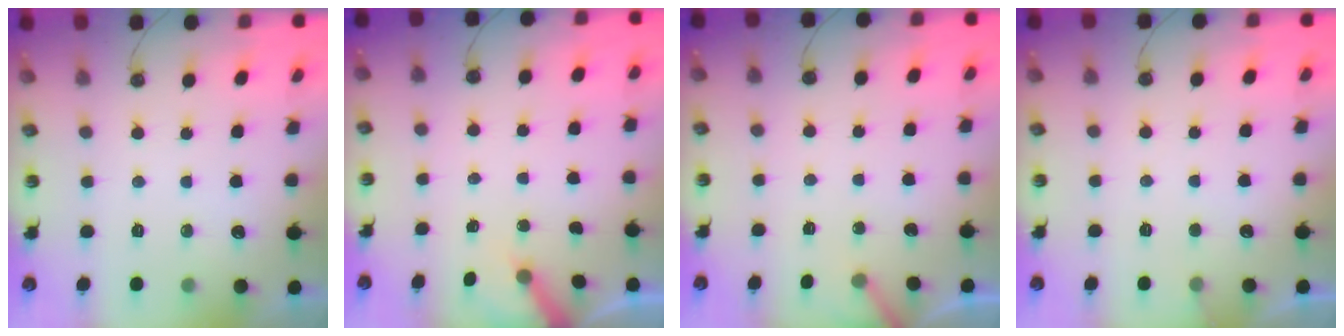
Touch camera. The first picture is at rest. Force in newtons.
{"total": 3.4, "press": 3.4, "slide": 0.3}
{"total": 2.5, "press": 2.5, "slide": 0.1}
{"total": 4.6, "press": 4.6, "slide": 0.3}